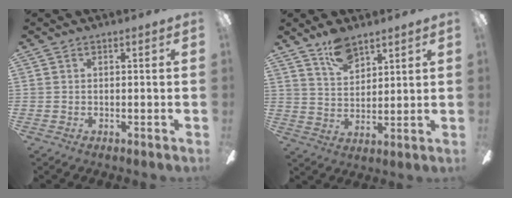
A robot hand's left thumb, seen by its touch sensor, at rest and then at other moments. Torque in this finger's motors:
{"motor_torque": [0.35, 0.29, -0.36, 0.16, 0.02]}